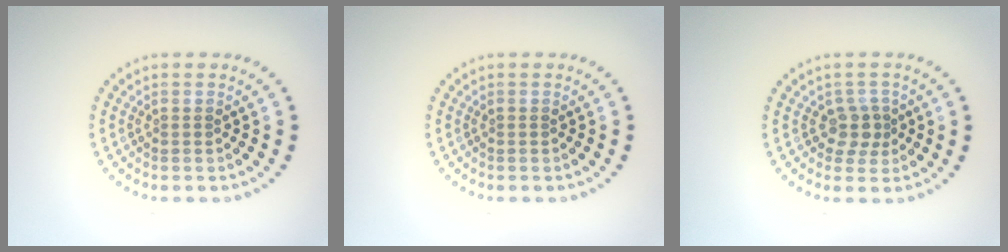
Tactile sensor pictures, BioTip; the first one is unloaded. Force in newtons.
{"total": 0.0}
{"total": 2.1, "press": 1.8, "slide": 1.1}